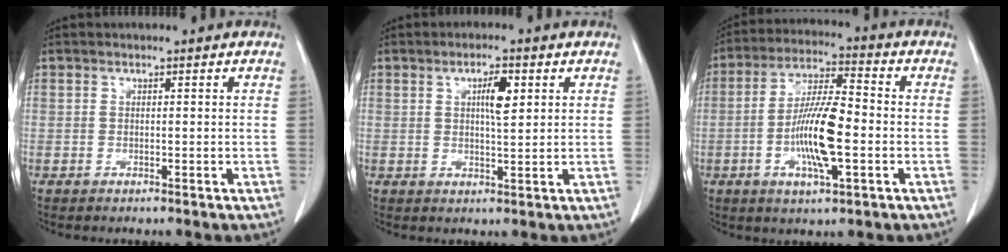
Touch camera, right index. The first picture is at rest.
{"total": 4.1, "force": [1.4, 0.8, 3.7], "torque": [-0.064, 0.001, 0.024]}
{"total": 11.7, "force": [-2.6, 2.2, 11.2], "torque": [-0.215, 0.001, -0.049]}